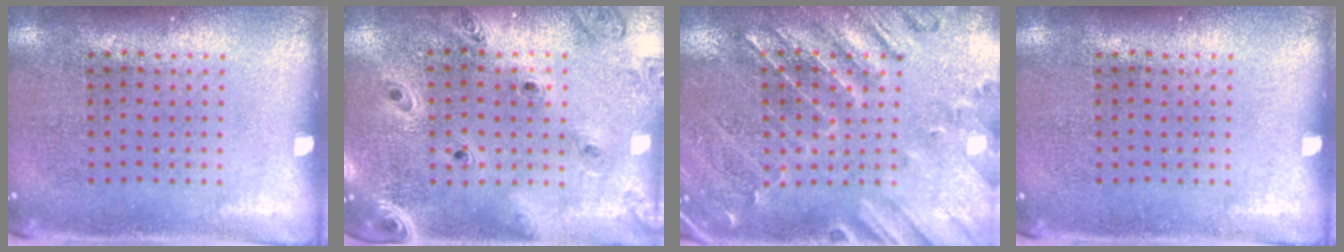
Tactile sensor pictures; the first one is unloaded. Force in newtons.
{"total": 1.2, "press": 1.2, "slide": 0.2}
{"total": 0.6, "press": 0.5, "slide": 0.4}
{"total": 0.0}